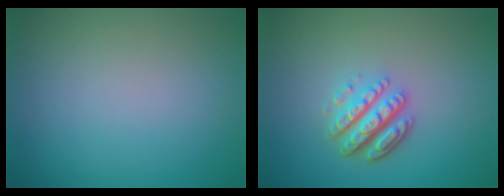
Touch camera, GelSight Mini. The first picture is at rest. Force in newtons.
{"total": 4.9, "press": 3.4, "slide": 3.5}